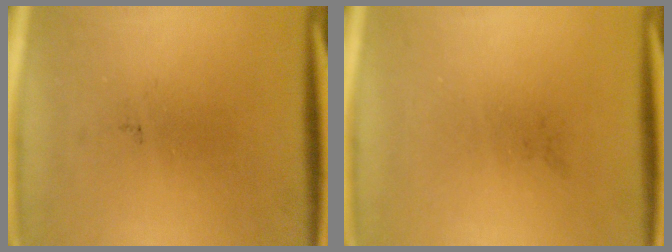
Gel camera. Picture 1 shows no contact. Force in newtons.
{"total": 0.0}